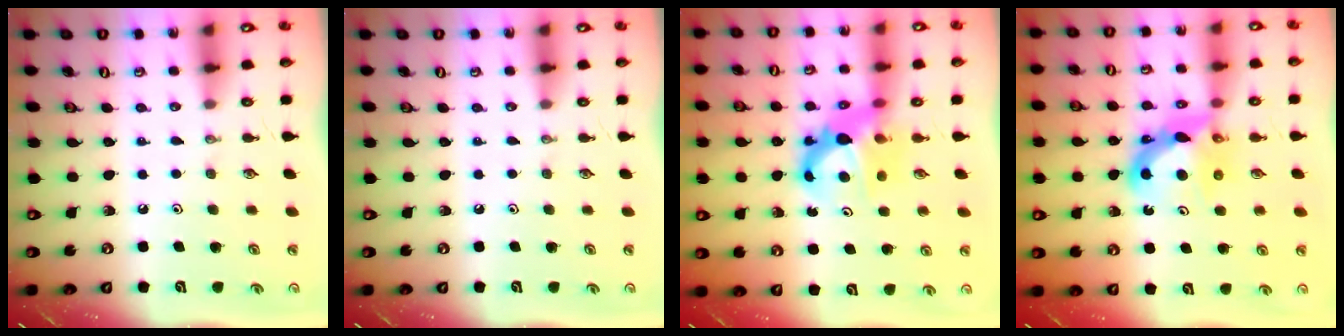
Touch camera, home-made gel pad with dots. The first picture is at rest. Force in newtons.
{"total": 0.0}
{"total": 8.2, "press": 8.2, "slide": 0.7}
{"total": 9.1, "press": 9.1, "slide": 1.0}